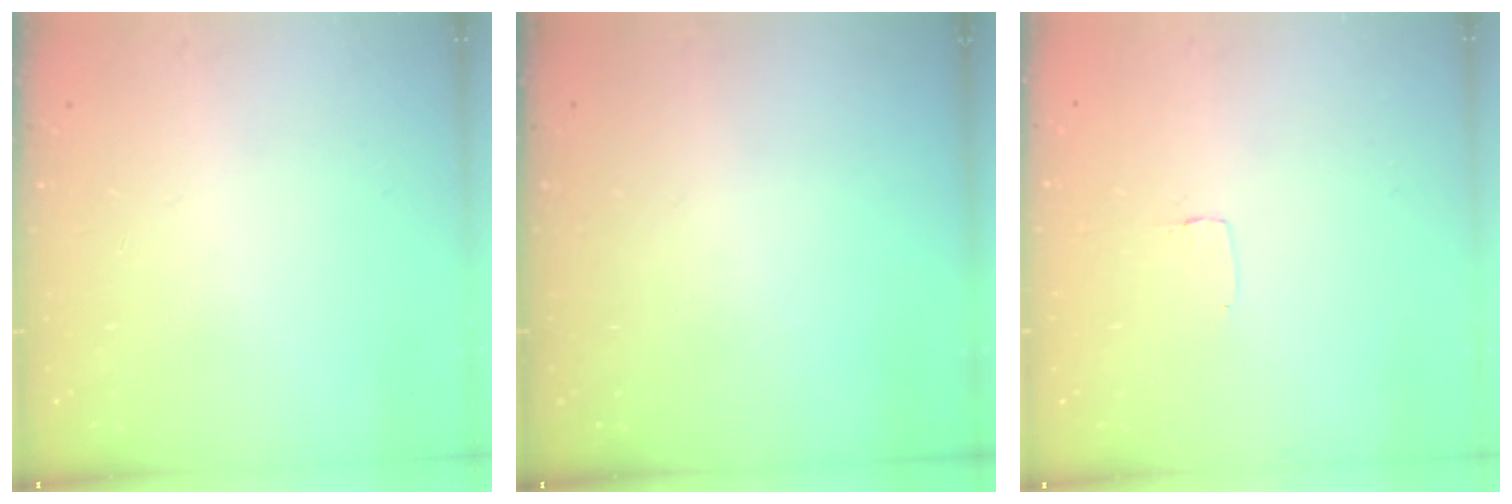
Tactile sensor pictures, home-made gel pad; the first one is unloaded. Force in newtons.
{"total": 0.0}
{"total": 2.6, "press": 2.6, "slide": 0.2}